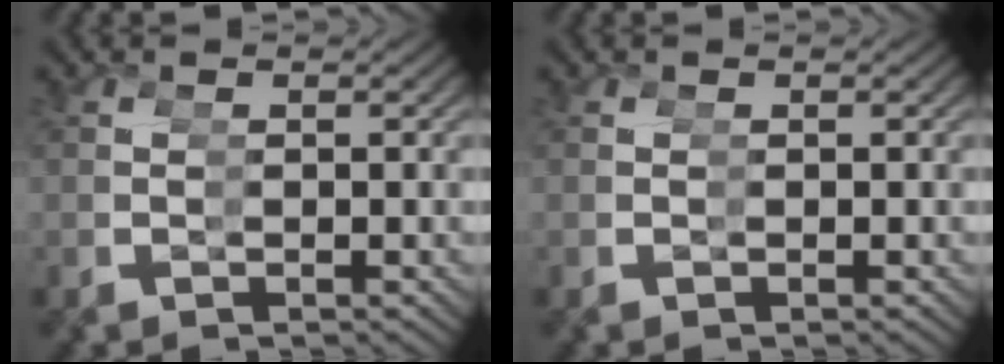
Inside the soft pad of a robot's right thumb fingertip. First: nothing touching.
{"total": 0.0}